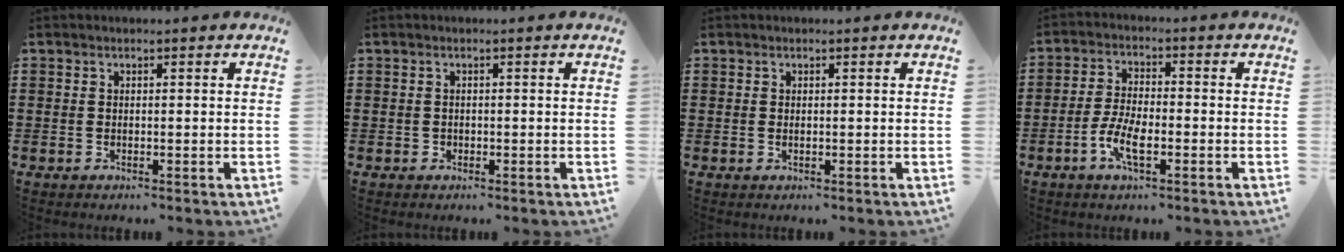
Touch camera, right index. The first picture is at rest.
{"total": 0.5, "force": [-0.2, 0.5, 0.1], "torque": [-0.004, 0.003, -0.004]}
{"total": 0.0}
{"total": 5.7, "force": [-2.3, 2.1, 4.8], "torque": [-0.112, -0.007, -0.049]}